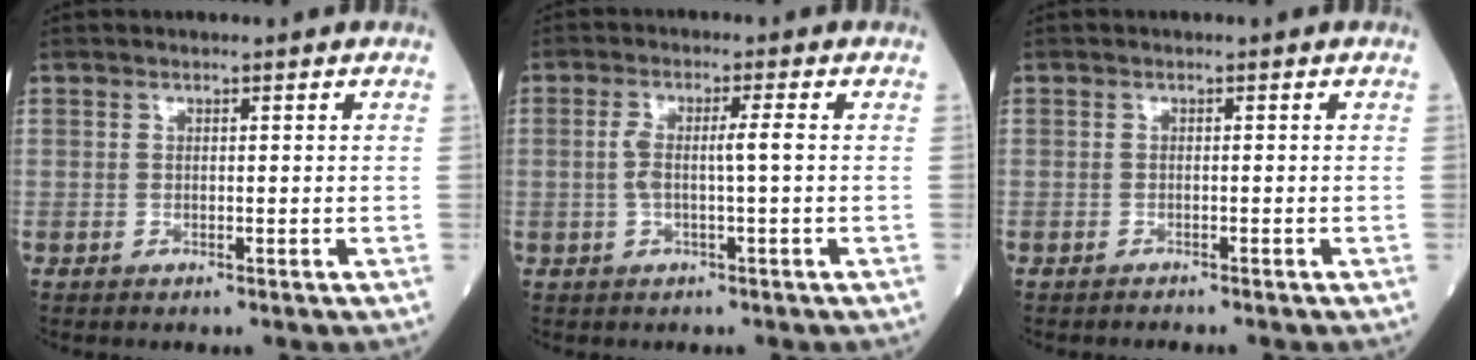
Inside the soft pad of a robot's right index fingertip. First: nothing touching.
{"total": 3.6, "force": [-0.3, 0.1, 3.5], "torque": [-0.073, 0.011, -0.003]}
{"total": 1.0, "force": [-1.0, 0.0, 0.2], "torque": [-0.005, 0.000, -0.014]}